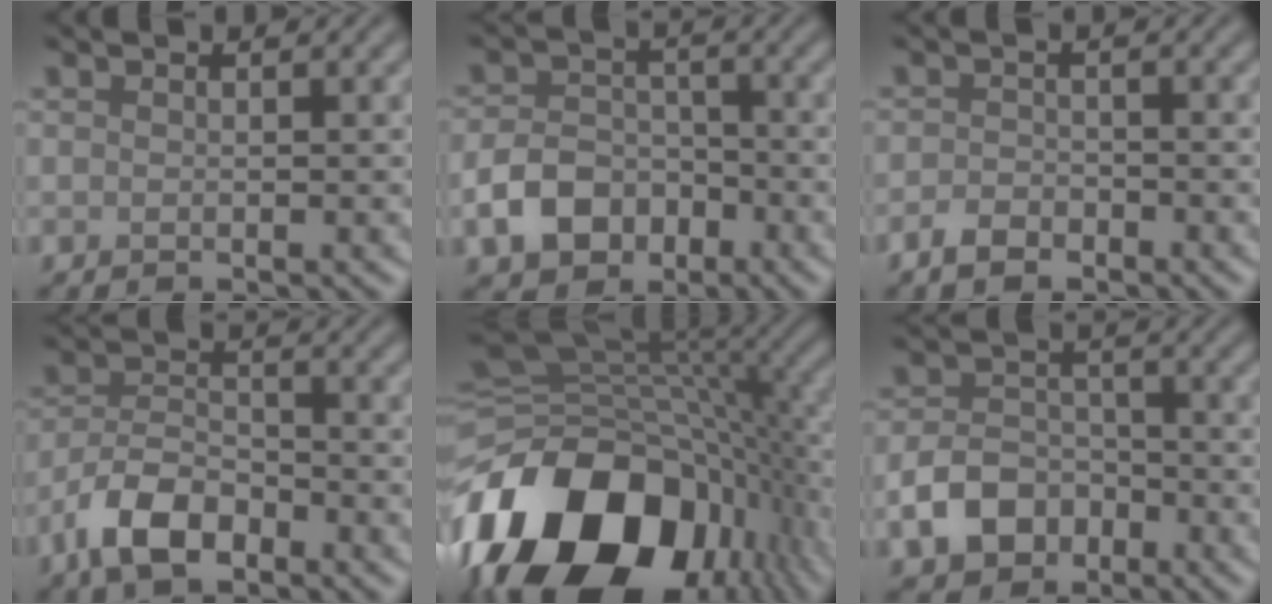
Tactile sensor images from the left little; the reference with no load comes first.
{"total": 4.9, "force": [-2.3, 3.6, 2.4], "torque": [-0.043, -0.004, -0.045]}
{"total": 2.0, "force": [-1.4, 1.1, 0.9], "torque": [-0.013, 0.001, -0.031]}
{"total": 5.5, "force": [-3.4, 2.7, 3.4], "torque": [-0.062, -0.001, -0.074]}
{"total": 18.1, "force": [-7.3, 11.3, 12.2], "torque": [-0.239, -0.020, -0.127]}
{"total": 4.7, "force": [-2.3, 3.4, 2.3], "torque": [-0.041, -0.003, -0.045]}